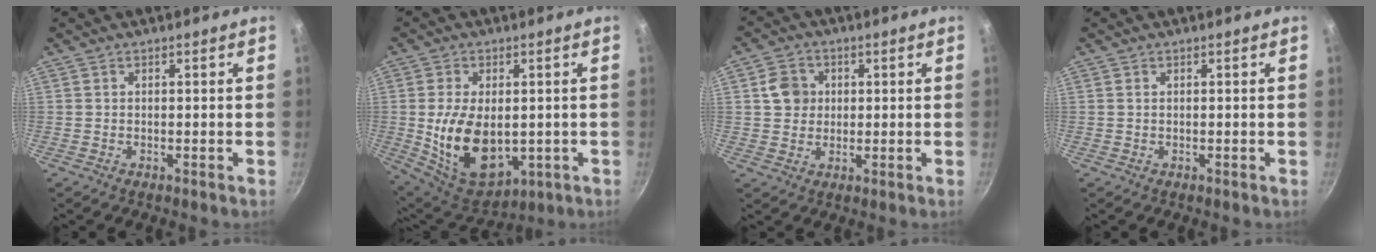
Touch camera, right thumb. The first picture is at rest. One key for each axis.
{"total": 15.5, "fx": -0.9, "fy": 9.7, "fz": 12.1, "tx": -0.193, "ty": -0.016, "tz": 0.009}
{"total": 5.7, "fx": 1.0, "fy": 5.2, "fz": 2.3, "tx": -0.014, "ty": 0.006, "tz": 0.012}
{"total": 0.0}